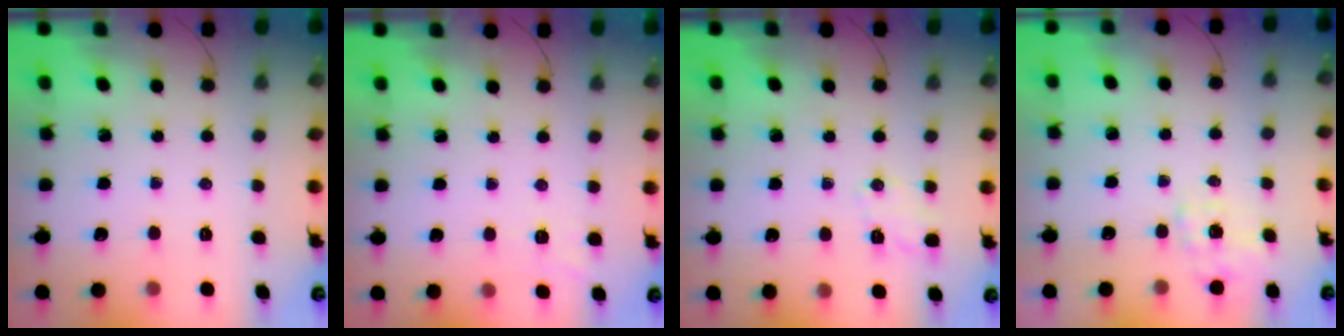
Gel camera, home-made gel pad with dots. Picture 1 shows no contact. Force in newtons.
{"total": 2.0, "press": 1.3, "slide": 1.6}
{"total": 2.7, "press": 2.3, "slide": 1.5}
{"total": 2.3, "press": 2.1, "slide": 1.0}